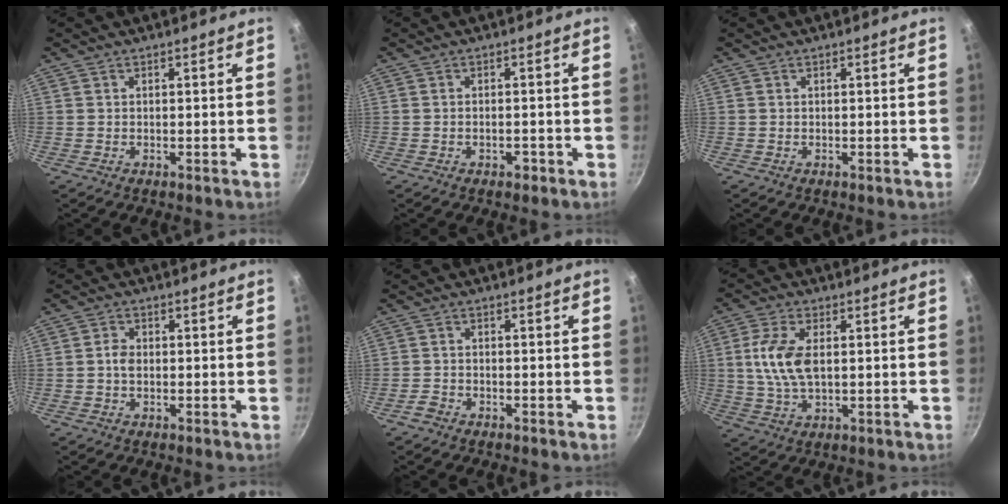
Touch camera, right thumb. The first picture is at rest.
{"total": 1.7, "force": [-1.0, 1.0, 1.0], "torque": [-0.015, 0.007, -0.012]}
{"total": 0.0}
{"total": 2.5, "force": [-0.2, 1.8, 1.7], "torque": [-0.025, 0.006, -0.005]}
{"total": 2.0, "force": [-1.6, 1.0, 0.6], "torque": [-0.020, 0.017, -0.032]}
{"total": 9.4, "force": [1.1, 5.0, 7.9], "torque": [-0.158, 0.003, 0.019]}